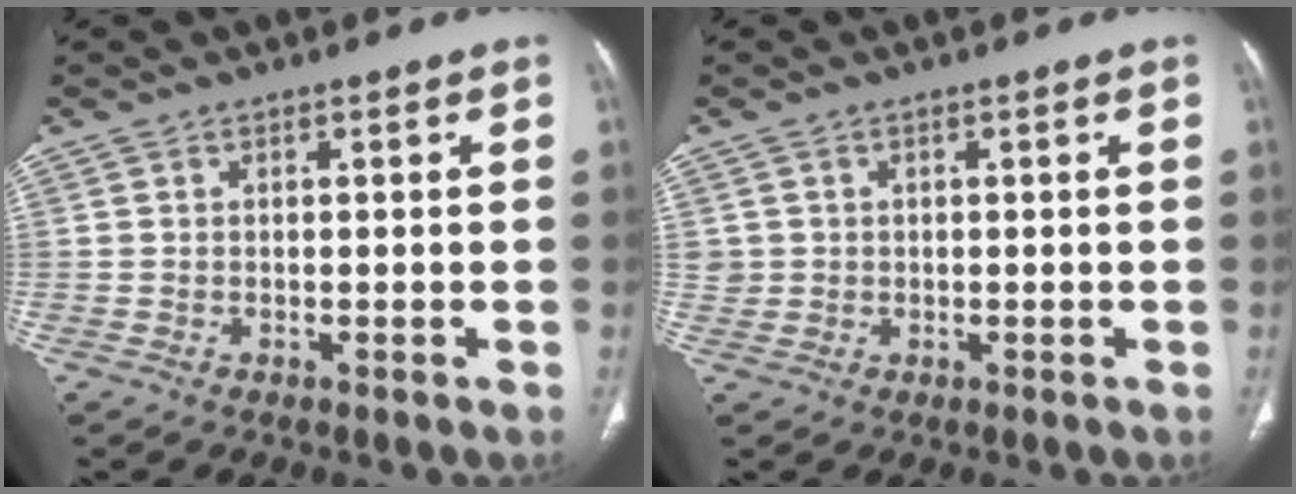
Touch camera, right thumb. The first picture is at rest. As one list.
[{"total": 1.8, "force": [0.3, 1.7, 0.2], "torque": [0.006, 0.002, 0.007]}]